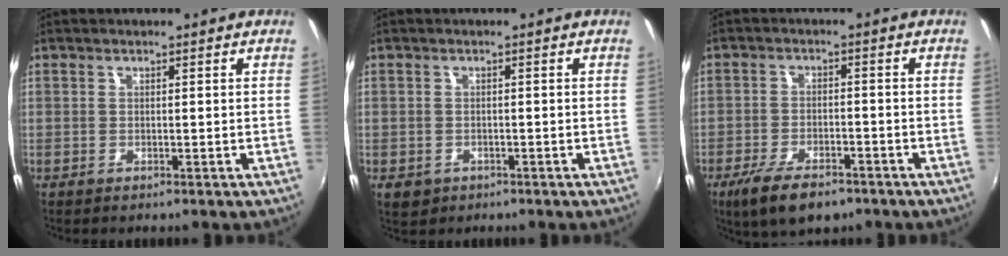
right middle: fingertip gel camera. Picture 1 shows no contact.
{"total": 3.1, "force": [-1.3, 2.5, 1.3], "torque": [-0.031, -0.006, -0.016]}
{"total": 9.3, "force": [-6.5, 3.5, 5.7], "torque": [-0.134, -0.022, -0.112]}